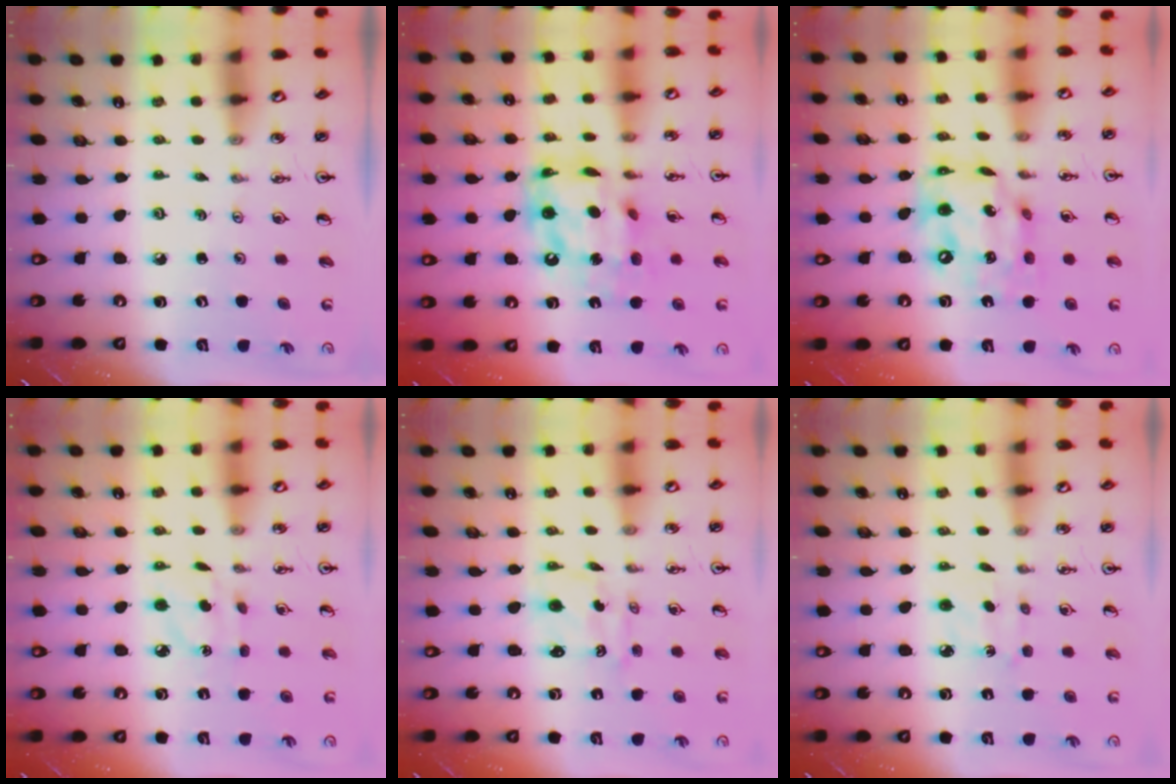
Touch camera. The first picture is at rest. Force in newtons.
{"total": 14.3, "press": 14.3, "slide": 1.5}
{"total": 14.3, "press": 14.2, "slide": 1.0}
{"total": 6.0, "press": 6.0, "slide": 0.6}
{"total": 1.3, "press": 1.1, "slide": 0.8}
{"total": 4.2, "press": 4.2, "slide": 0.6}